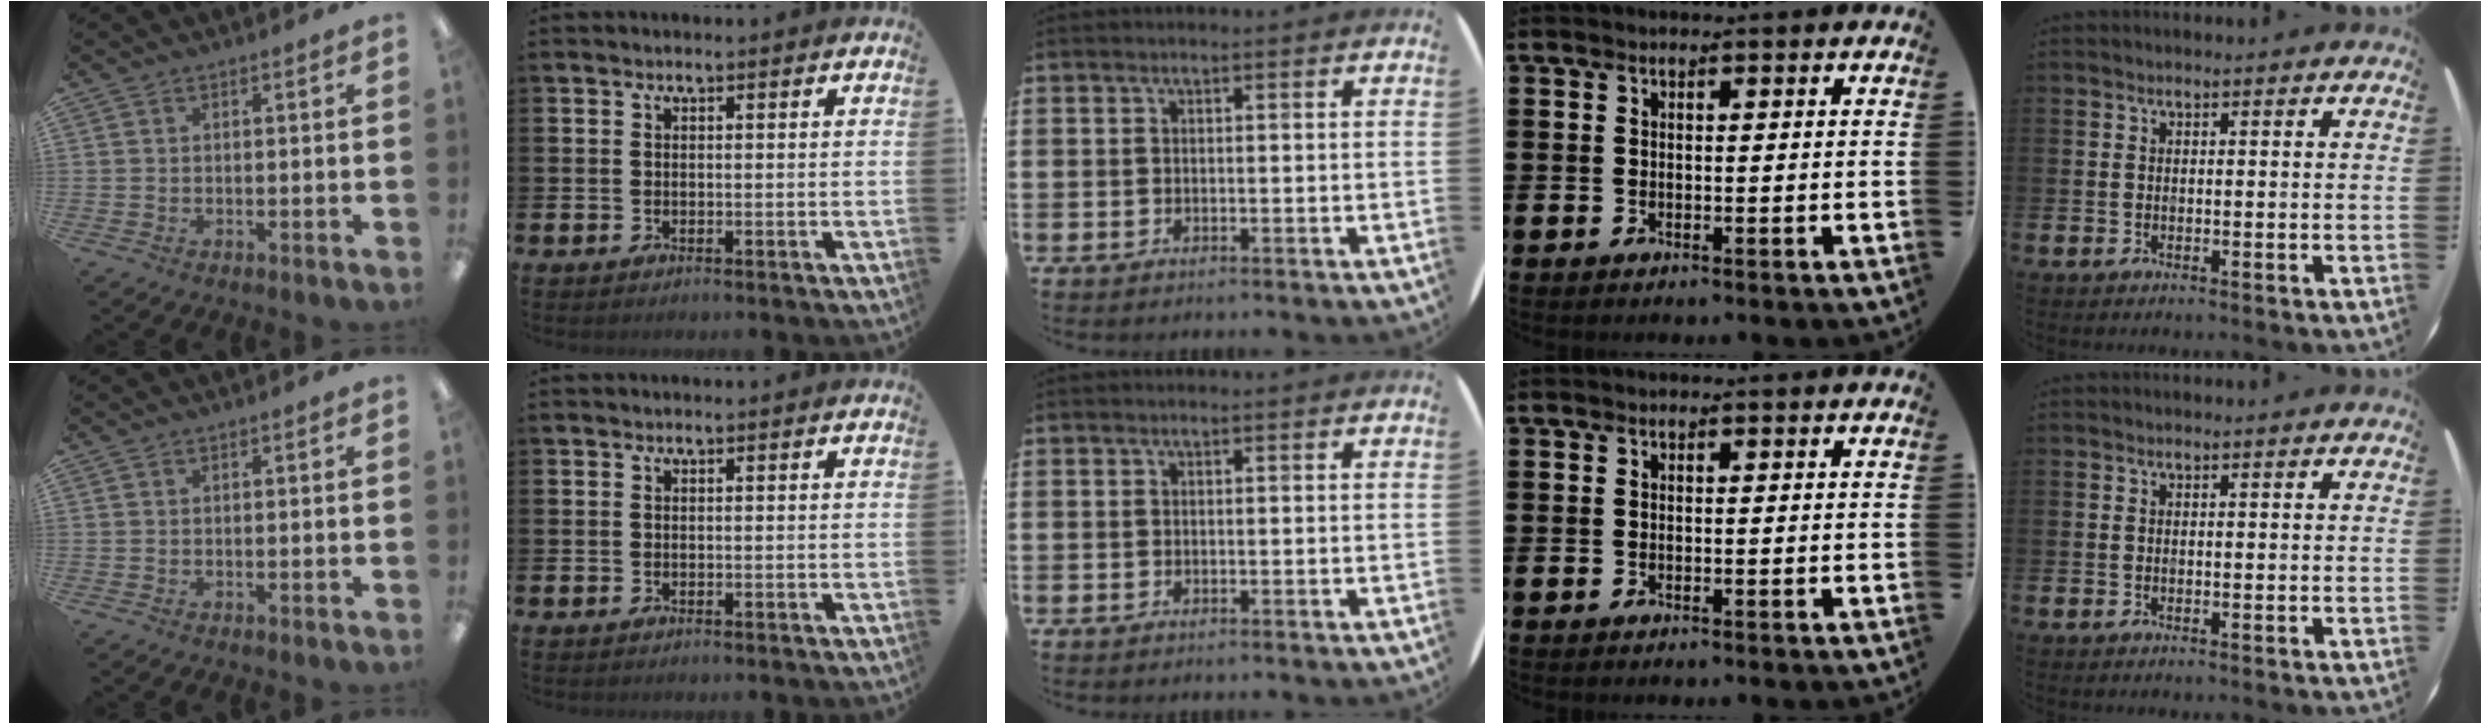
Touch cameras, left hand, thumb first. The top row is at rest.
{}